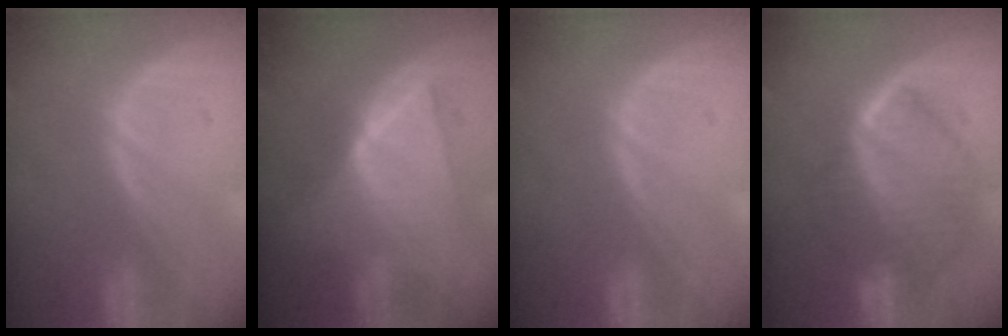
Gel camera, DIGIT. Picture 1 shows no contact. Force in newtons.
{"total": 9.2, "press": 9.2, "slide": 0.5}
{"total": 0.0}
{"total": 10.0, "press": 9.9, "slide": 0.8}